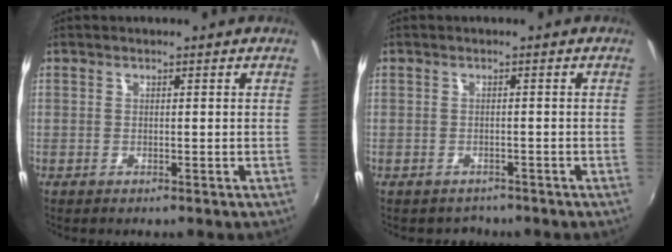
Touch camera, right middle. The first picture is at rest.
{"total": 2.4, "force": [-2.0, 1.3, -0.1], "torque": [-0.006, -0.004, -0.027]}